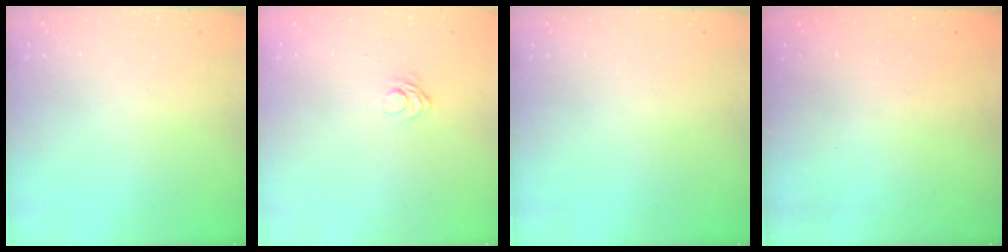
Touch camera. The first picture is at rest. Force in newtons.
{"total": 3.7, "press": 3.6, "slide": 1.2}
{"total": 0.0}
{"total": 2.6, "press": 2.4, "slide": 0.8}